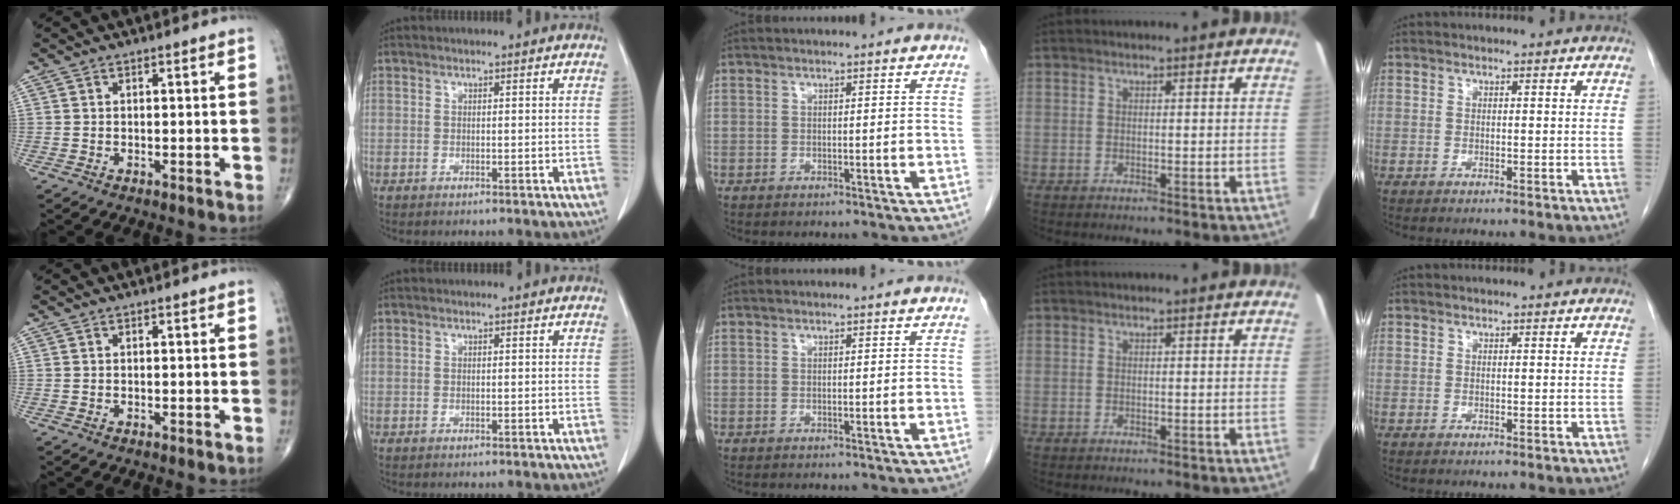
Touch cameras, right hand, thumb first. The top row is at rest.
{}